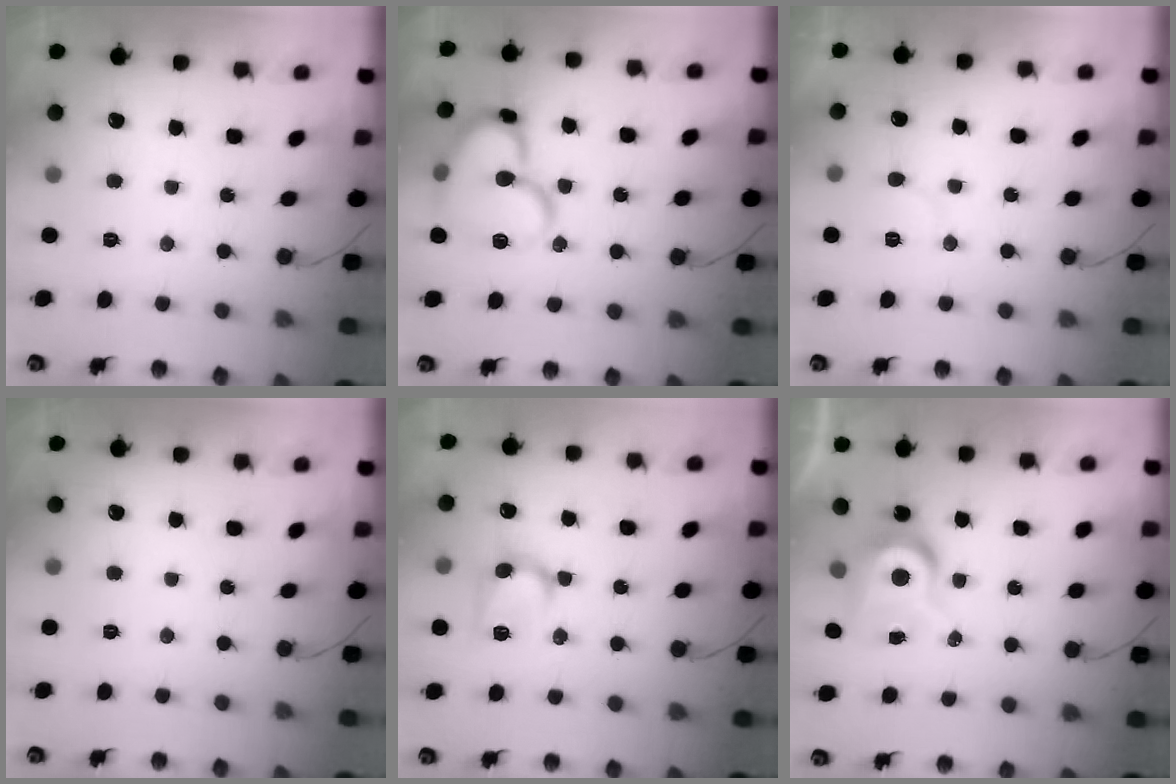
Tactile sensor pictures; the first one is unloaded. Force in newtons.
{"total": 17.5, "press": 17.4, "slide": 2.1}
{"total": 6.8, "press": 6.8, "slide": 0.5}
{"total": 0.0}
{"total": 8.0, "press": 8.0, "slide": 0.6}
{"total": 7.8, "press": 7.8, "slide": 0.2}